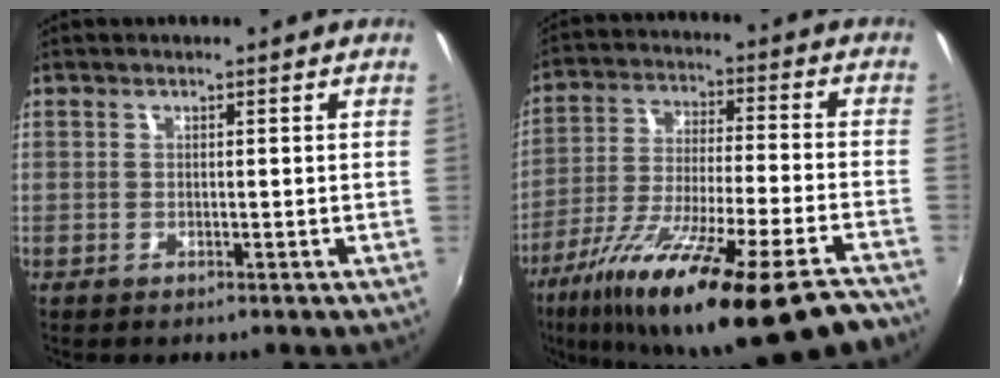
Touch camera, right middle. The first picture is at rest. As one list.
[{"total": 27.0, "force": [-19.7, 3.1, 18.2], "torque": [-0.317, -0.071, -0.311]}]